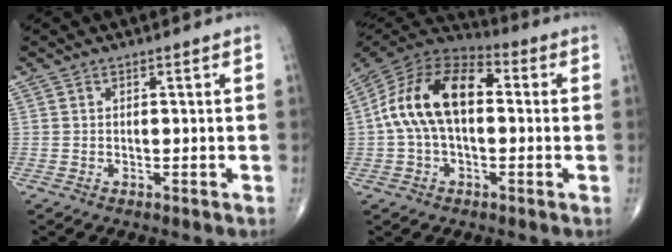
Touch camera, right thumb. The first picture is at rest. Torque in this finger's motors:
{"motor_torque": [0.32, 0.32, 0.80, -0.27, 0.23]}